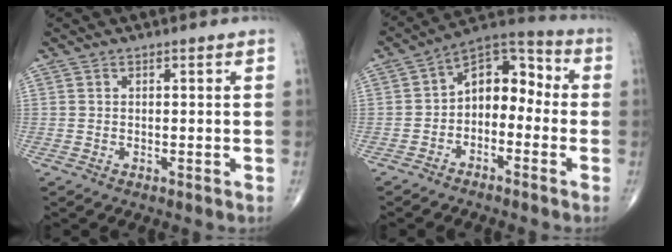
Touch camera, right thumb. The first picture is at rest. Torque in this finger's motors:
{"motor_torque": [-0.15, 0.55, 0.56, 0.10, 0.01]}